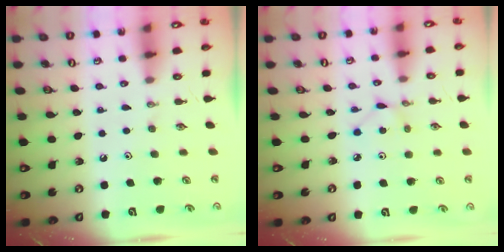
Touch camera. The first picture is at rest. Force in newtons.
{"total": 1.9, "press": 1.9, "slide": 0.2}